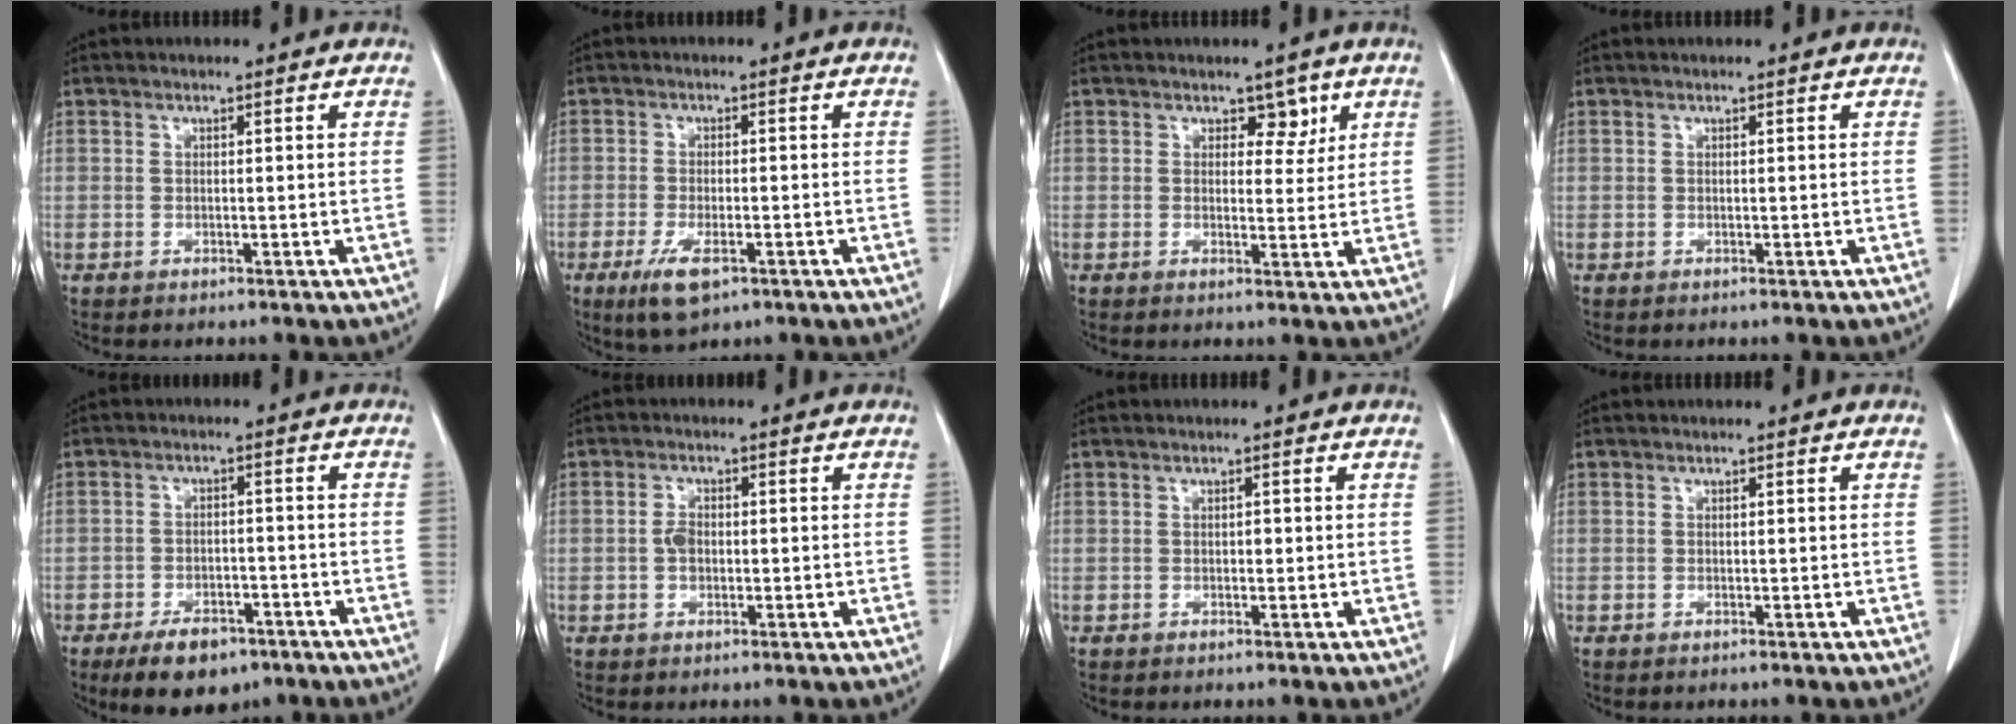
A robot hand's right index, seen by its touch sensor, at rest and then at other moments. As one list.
[{"total": 5.7, "force": [-3.0, 1.9, 4.5], "torque": [-0.095, -0.014, -0.047]}, {"total": 3.0, "force": [1.7, 1.9, 1.6], "torque": [-0.010, 0.001, 0.023]}, {"total": 0.0}, {"total": 7.9, "force": [-5.4, 3.8, 4.3], "torque": [-0.072, -0.002, -0.084]}, {"total": 2.2, "force": [-0.2, 1.4, 1.6], "torque": [-0.028, 0.007, -0.004]}, {"total": 0.5, "force": [-0.1, 0.3, 0.4], "torque": [-0.004, 0.002, -0.002]}, {"total": 0.0}]